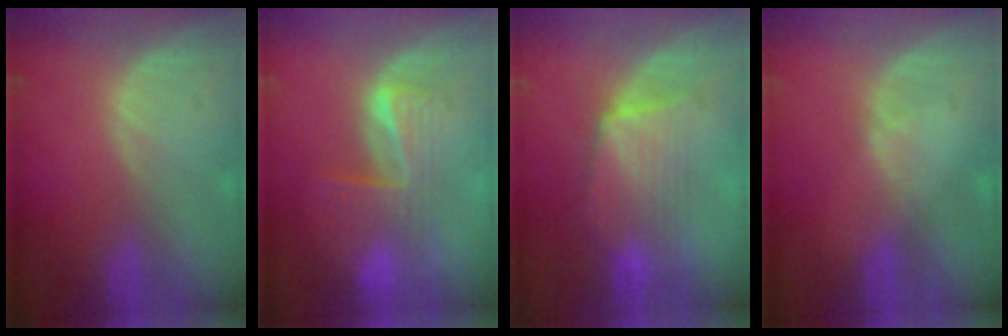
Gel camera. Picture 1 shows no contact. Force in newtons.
{"total": 6.5, "press": 6.3, "slide": 1.5}
{"total": 7.3, "press": 7.1, "slide": 1.6}
{"total": 0.8, "press": 0.8, "slide": 0.1}